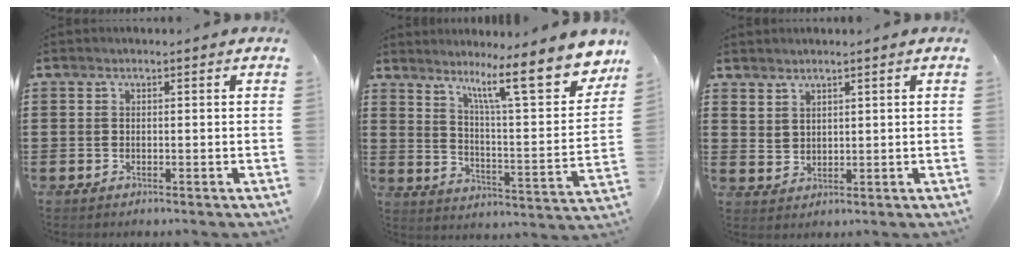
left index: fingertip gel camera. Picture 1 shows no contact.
{"total": 12.9, "force": [9.2, 1.1, 9.0], "torque": [-0.152, -0.064, 0.139]}
{"total": 2.5, "force": [2.1, 1.3, 0.0], "torque": [-0.007, 0.001, 0.042]}